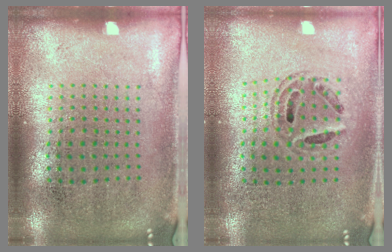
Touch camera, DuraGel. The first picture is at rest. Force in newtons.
{"total": 0.7, "press": 0.6, "slide": 0.2}